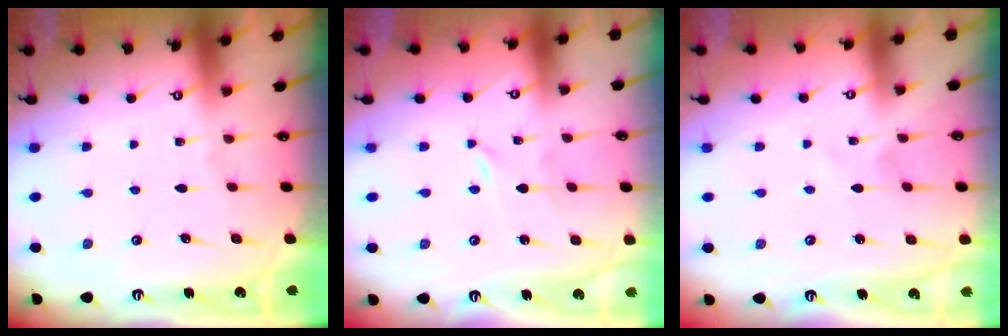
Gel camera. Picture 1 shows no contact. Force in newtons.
{"total": 0.0}
{"total": 1.3, "press": 1.3, "slide": 0.1}